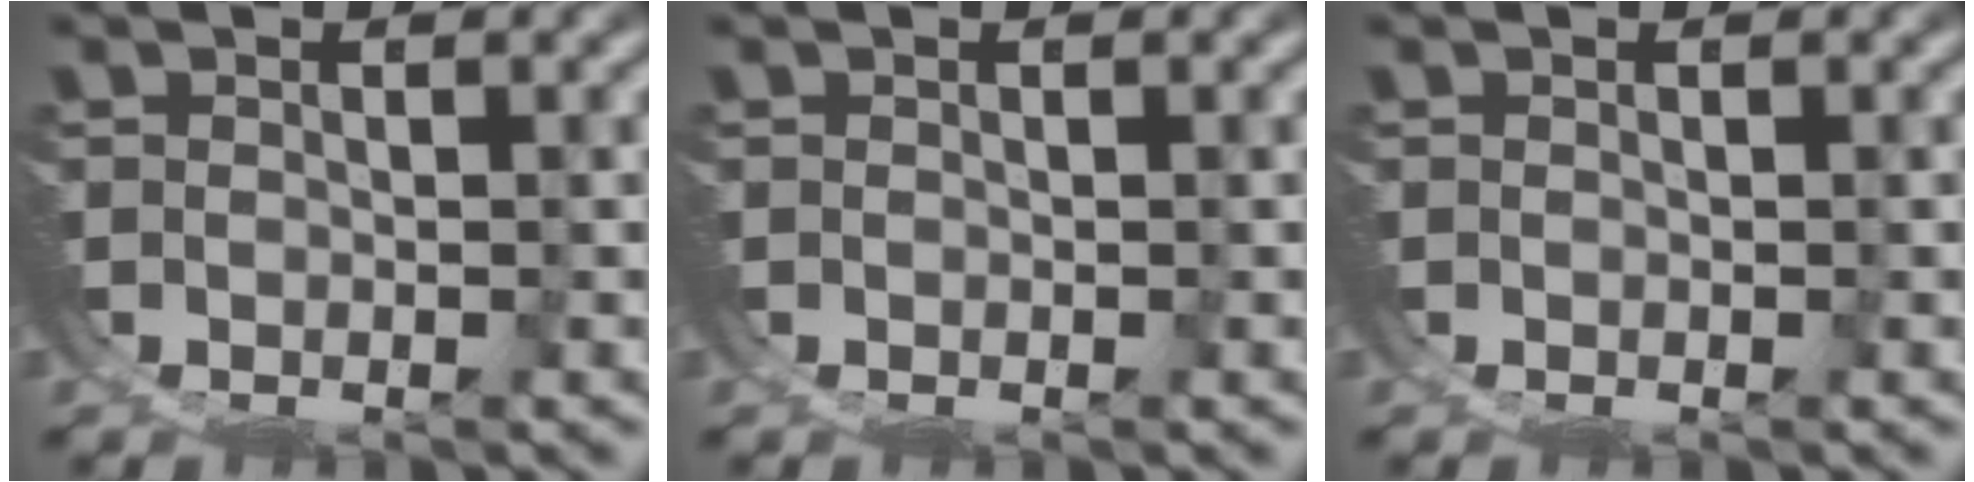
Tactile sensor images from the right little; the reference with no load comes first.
{"total": 0.0}
{"total": 0.0}